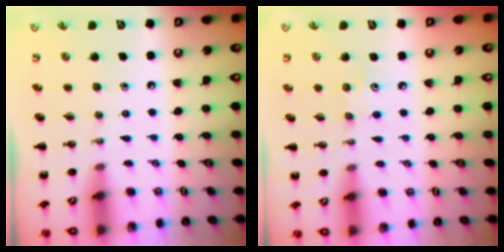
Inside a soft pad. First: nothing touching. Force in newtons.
{"total": 3.0, "press": 2.9, "slide": 0.8}